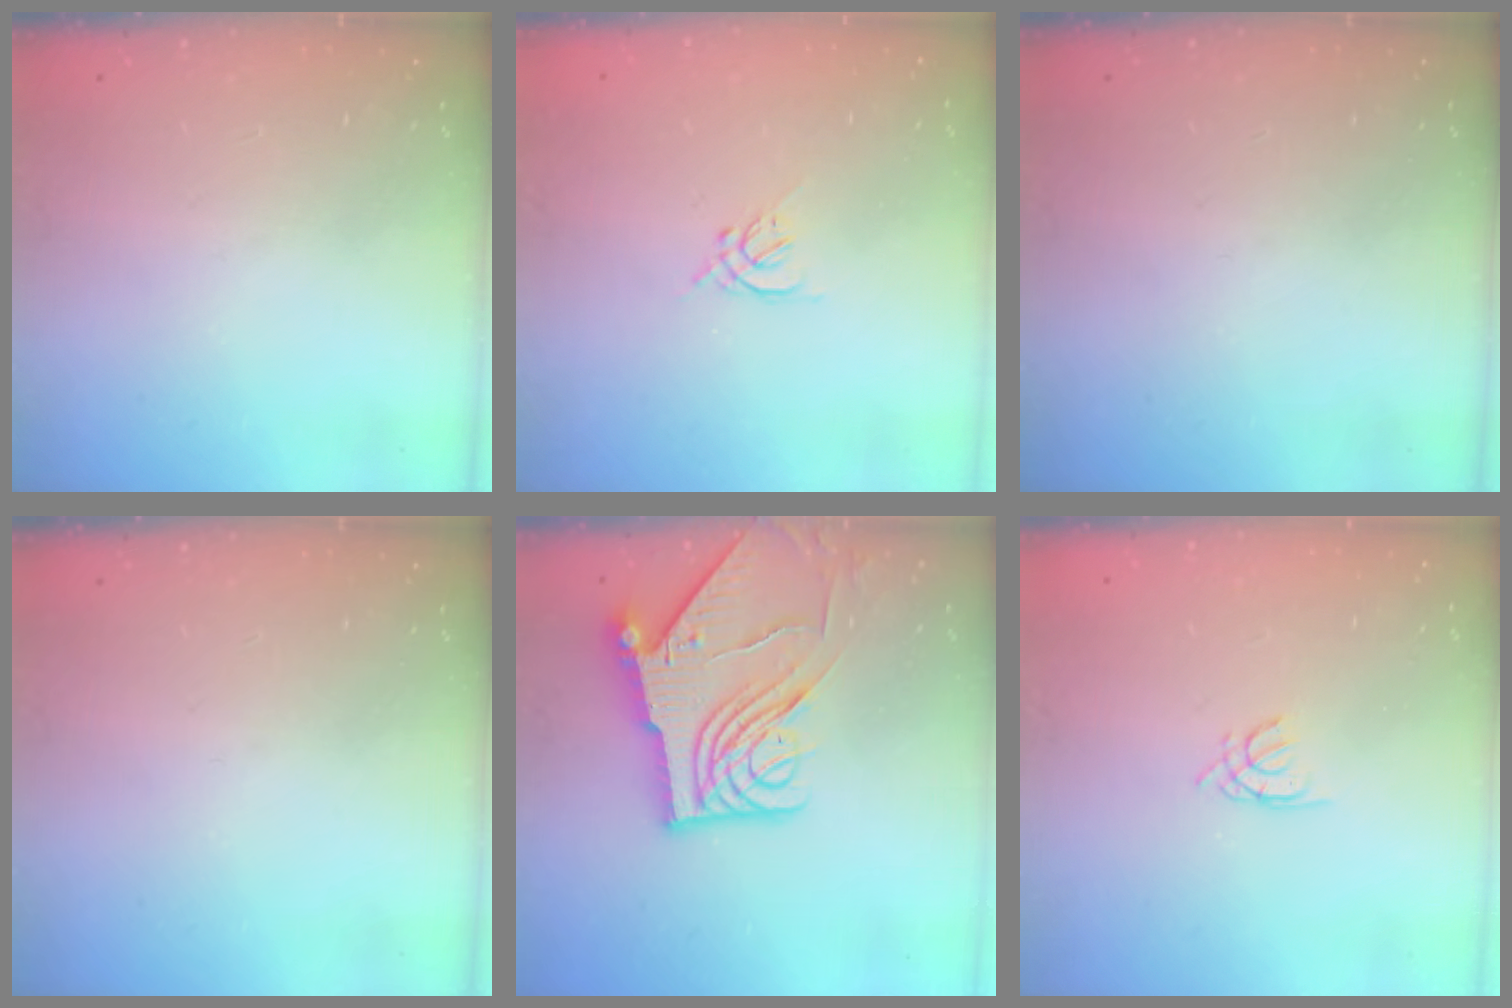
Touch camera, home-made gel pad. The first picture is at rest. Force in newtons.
{"total": 1.3, "press": 1.2, "slide": 0.5}
{"total": 0.0}
{"total": 0.0}
{"total": 12.4, "press": 12.3, "slide": 1.4}
{"total": 0.5, "press": 0.4, "slide": 0.3}